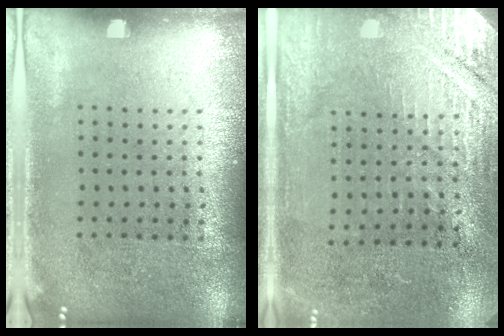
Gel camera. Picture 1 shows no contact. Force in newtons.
{"total": 2.8, "press": 2.8, "slide": 0.5}